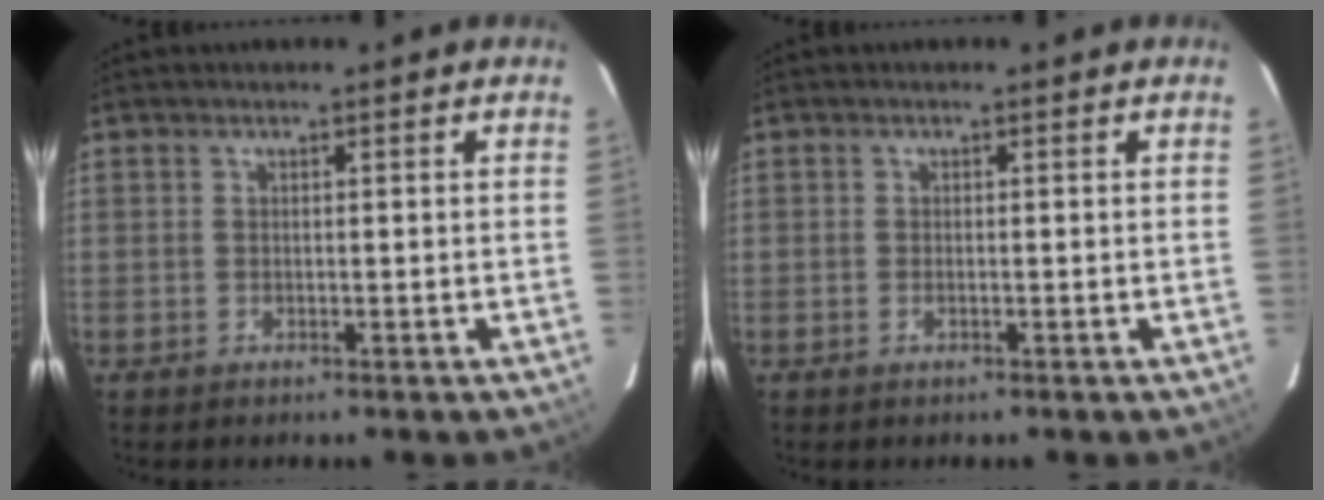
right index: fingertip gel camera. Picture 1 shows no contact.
{"total": 0.5, "force": [-0.3, 0.2, 0.4], "torque": [-0.008, -0.001, -0.005]}